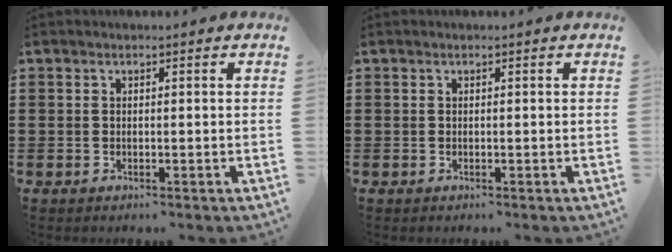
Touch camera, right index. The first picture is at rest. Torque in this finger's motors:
{"motor_torque": [-0.10, 0.10, 0.00, -0.01]}